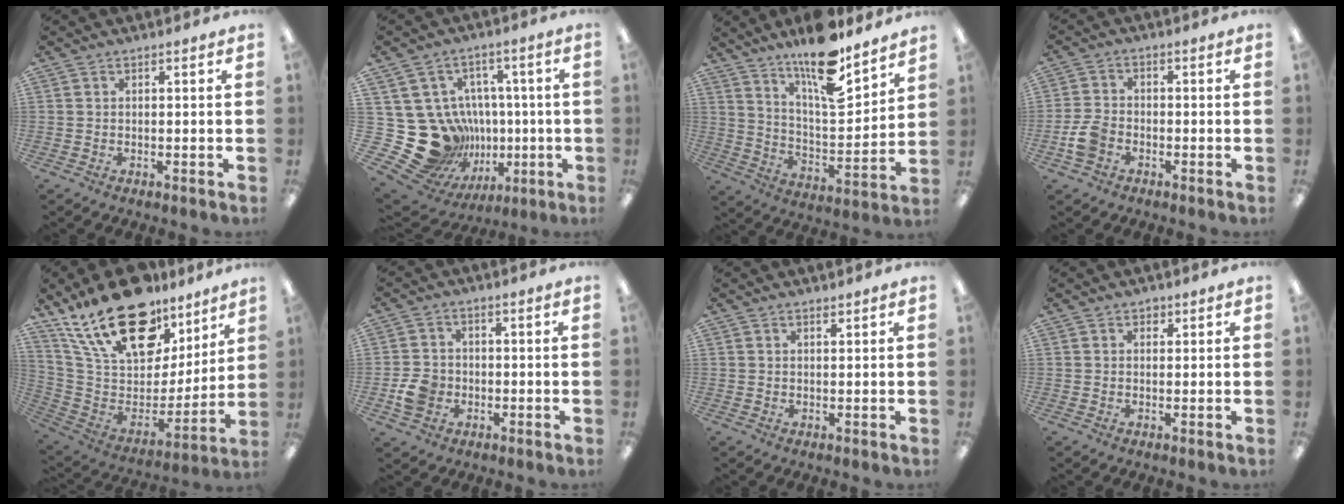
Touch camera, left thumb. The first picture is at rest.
{"total": 23.4, "force": [-3.1, 20.6, 10.6], "torque": [-0.217, -0.011, 0.015]}
{"total": 15.5, "force": [12.1, 4.1, 8.7], "torque": [-0.148, -0.084, 0.204]}
{"total": 5.5, "force": [-2.5, 3.8, 3.1], "torque": [-0.066, 0.012, -0.049]}
{"total": 25.3, "force": [17.5, 12.4, 13.5], "torque": [-0.237, -0.105, 0.313]}
{"total": 5.8, "force": [-1.8, 4.9, 2.7], "torque": [-0.049, 0.006, -0.032]}
{"total": 0.9, "force": [0.9, 0.1, 0.3], "torque": [-0.007, -0.001, 0.016]}
{"total": 1.3, "force": [0.8, 0.9, 0.4], "torque": [-0.001, 0.000, 0.013]}